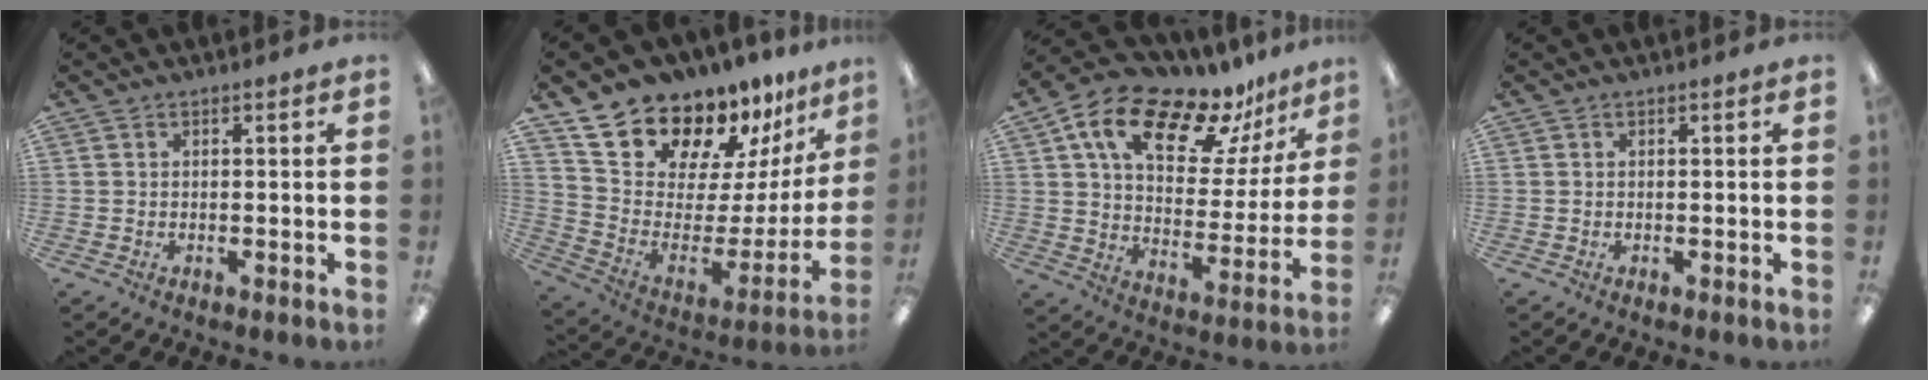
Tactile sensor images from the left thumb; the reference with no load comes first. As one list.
[{"total": 19.3, "force": [16.3, 7.7, 6.8], "torque": [-0.113, -0.135, 0.298]}, {"total": 17.3, "force": [12.8, 7.6, 8.9], "torque": [-0.159, -0.081, 0.222]}, {"total": 0.0}]